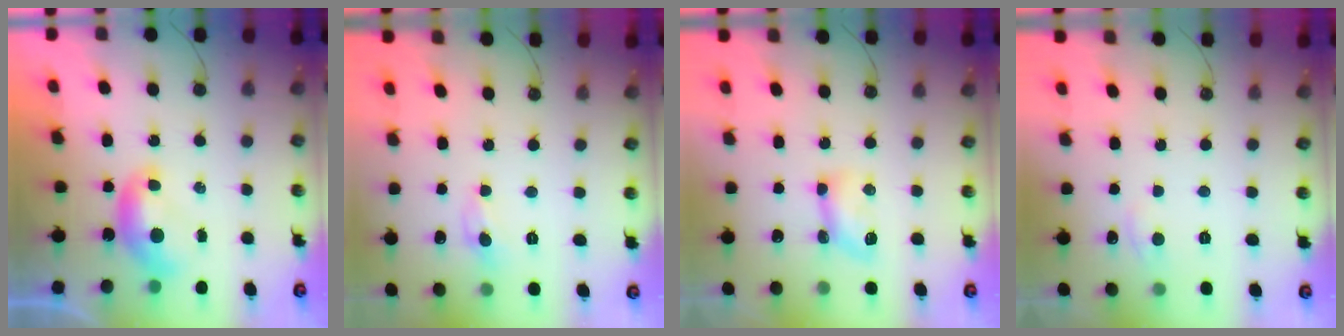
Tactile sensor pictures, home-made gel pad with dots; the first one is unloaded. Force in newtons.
{"total": 0.0}
{"total": 5.2, "press": 5.1, "slide": 0.6}
{"total": 1.4, "press": 1.2, "slide": 0.6}